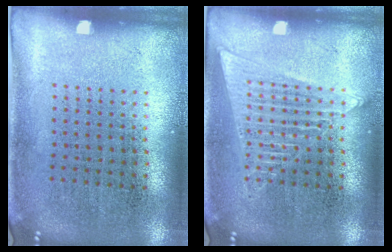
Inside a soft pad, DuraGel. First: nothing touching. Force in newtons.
{"total": 2.2, "press": 2.2, "slide": 0.2}